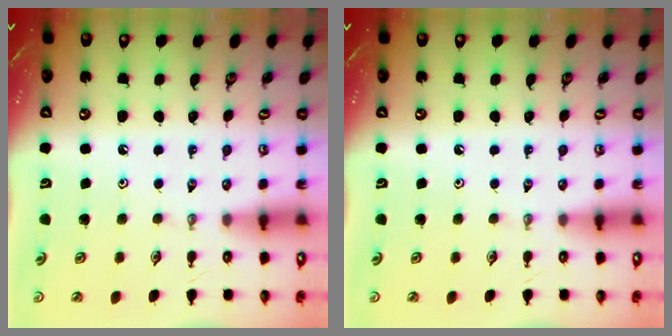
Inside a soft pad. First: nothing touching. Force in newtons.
{"total": 0.0}